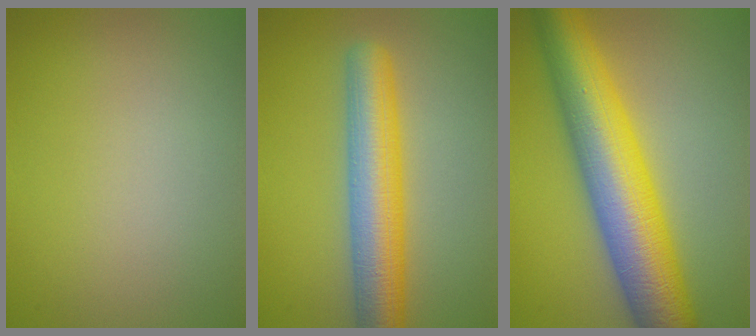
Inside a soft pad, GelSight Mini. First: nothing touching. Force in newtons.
{"total": 7.0, "press": 7.0, "slide": 0.2}
{"total": 11.1, "press": 11.1, "slide": 0.2}